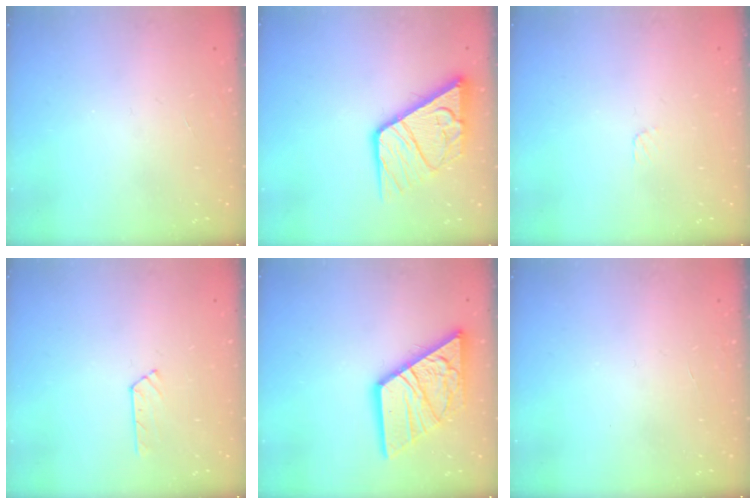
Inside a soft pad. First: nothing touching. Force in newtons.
{"total": 14.2, "press": 14.1, "slide": 1.7}
{"total": 3.3, "press": 3.3, "slide": 0.4}
{"total": 3.6, "press": 3.6, "slide": 0.4}
{"total": 17.6, "press": 17.5, "slide": 2.1}
{"total": 0.0}